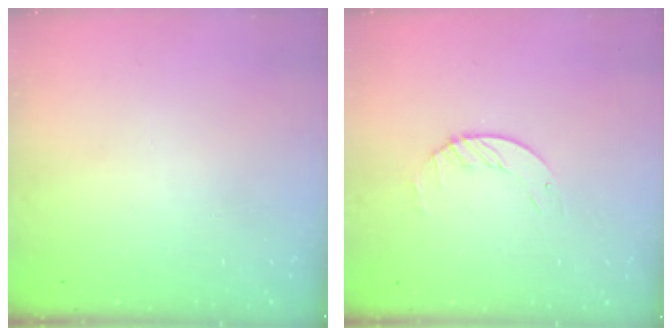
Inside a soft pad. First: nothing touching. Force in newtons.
{"total": 1.7, "press": 1.7, "slide": 0.2}